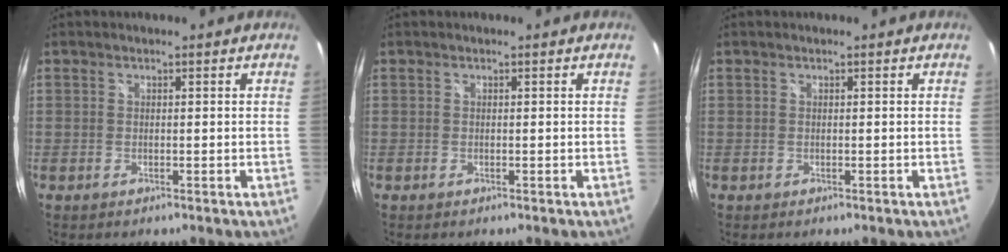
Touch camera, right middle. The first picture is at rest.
{"total": 0.0}
{"total": 0.0}